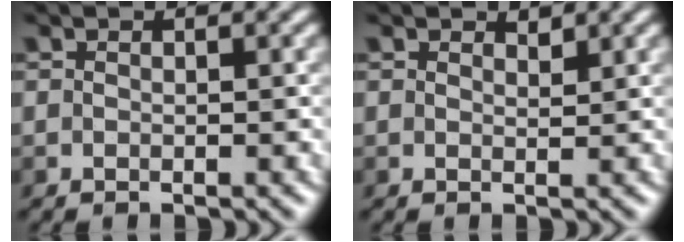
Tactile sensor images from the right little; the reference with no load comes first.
{"total": 0.6, "force": [0.6, 0.1, 0.1], "torque": [-0.007, -0.002, 0.007]}